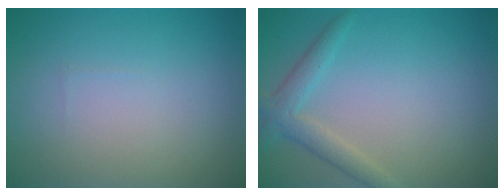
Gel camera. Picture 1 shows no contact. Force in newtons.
{"total": 2.6, "press": 2.5, "slide": 0.1}